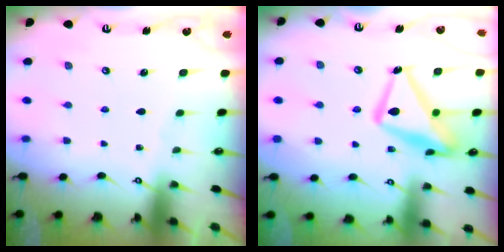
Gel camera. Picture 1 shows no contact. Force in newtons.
{"total": 17.8, "press": 17.7, "slide": 1.5}